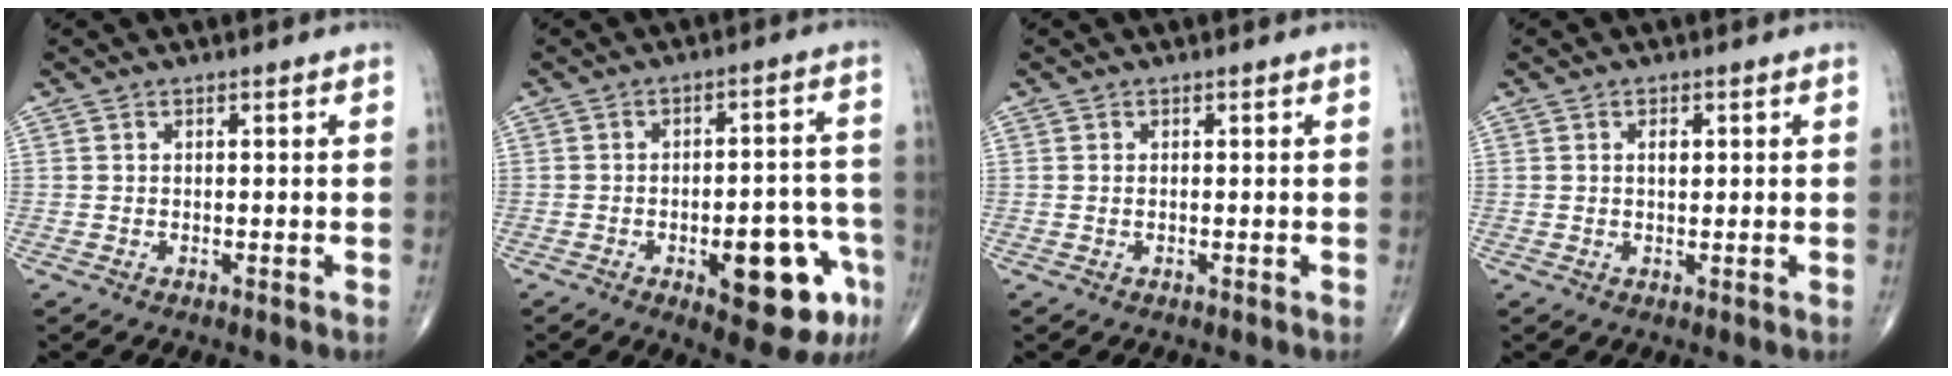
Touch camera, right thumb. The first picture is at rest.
{"total": 14.7, "force": [-6.0, 6.0, 12.0], "torque": [-0.124, 0.034, -0.067]}
{"total": 0.0}
{"total": 1.6, "force": [0.5, 0.9, 1.3], "torque": [-0.021, -0.001, 0.007]}